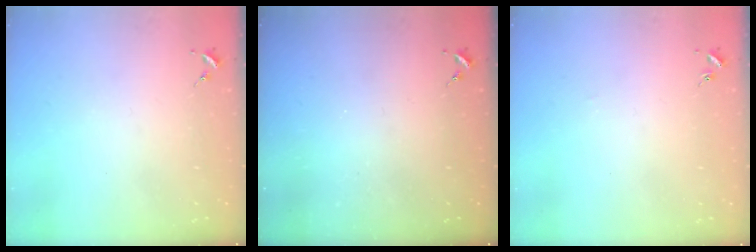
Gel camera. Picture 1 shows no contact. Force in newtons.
{"total": 0.0}
{"total": 1.1, "press": 1.1, "slide": 0.2}